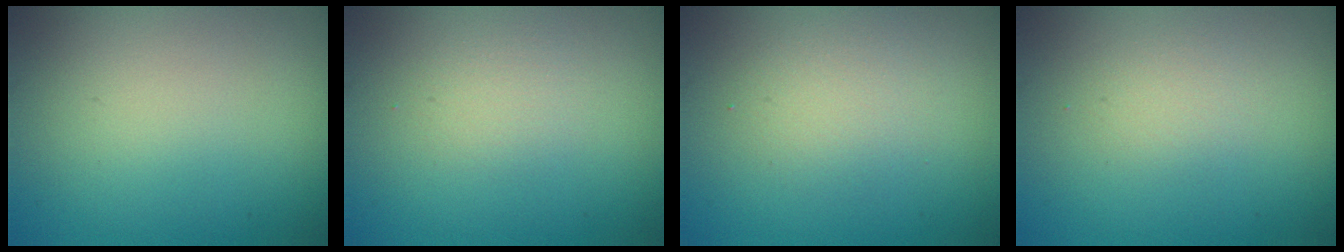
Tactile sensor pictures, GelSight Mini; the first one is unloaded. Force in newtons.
{"total": 1.2, "press": 1.2, "slide": 0.1}
{"total": 2.1, "press": 2.1, "slide": 0.2}
{"total": 1.2, "press": 1.2, "slide": 0.1}